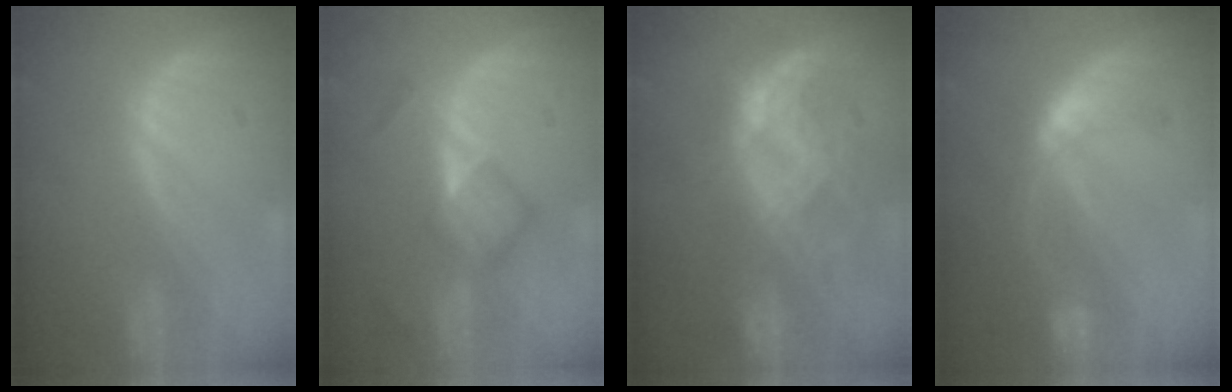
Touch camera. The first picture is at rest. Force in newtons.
{"total": 5.8, "press": 5.0, "slide": 2.9}
{"total": 8.6, "press": 8.4, "slide": 1.9}
{"total": 5.5, "press": 5.2, "slide": 2.0}